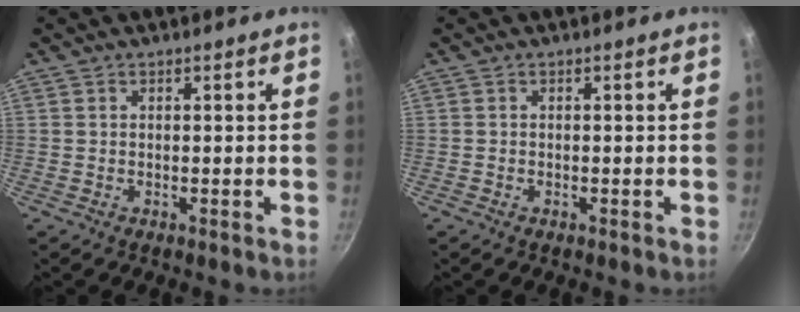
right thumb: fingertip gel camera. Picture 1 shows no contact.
{"total": 0.0}